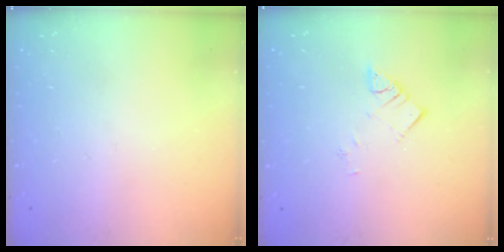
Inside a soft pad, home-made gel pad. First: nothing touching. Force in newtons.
{"total": 3.7, "press": 3.7, "slide": 0.1}